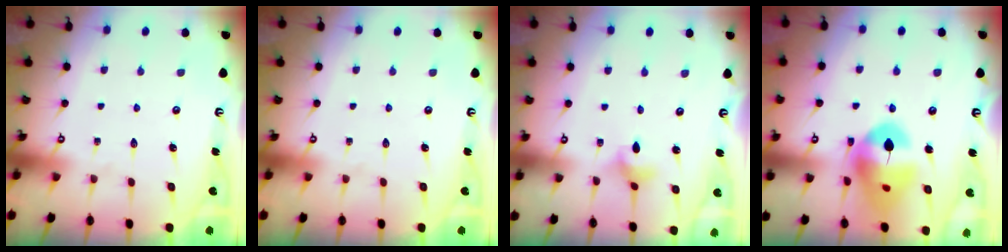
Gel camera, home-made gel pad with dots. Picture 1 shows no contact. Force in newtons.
{"total": 0.0}
{"total": 3.1, "press": 3.1, "slide": 0.4}
{"total": 15.6, "press": 15.5, "slide": 1.9}